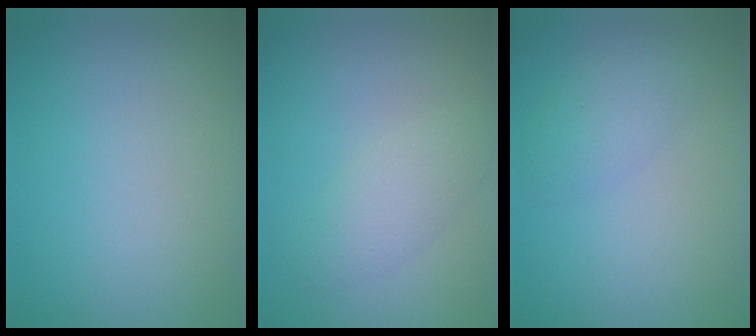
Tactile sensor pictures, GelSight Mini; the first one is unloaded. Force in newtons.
{"total": 2.3, "press": 2.3, "slide": 0.2}
{"total": 2.0, "press": 2.0, "slide": 0.2}